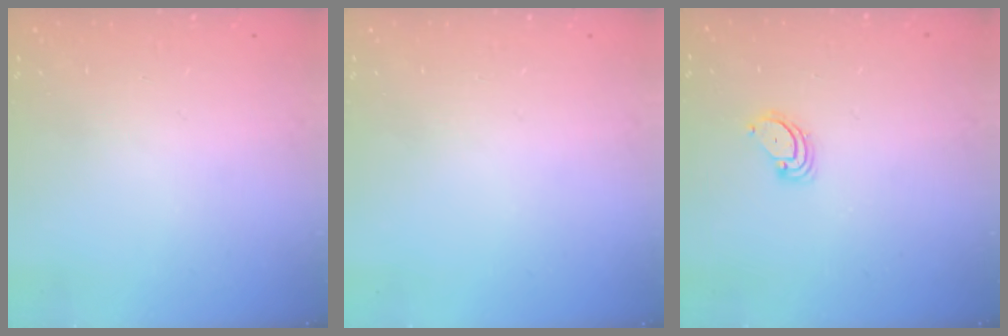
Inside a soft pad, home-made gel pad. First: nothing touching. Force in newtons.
{"total": 0.0}
{"total": 3.3, "press": 3.3, "slide": 0.3}